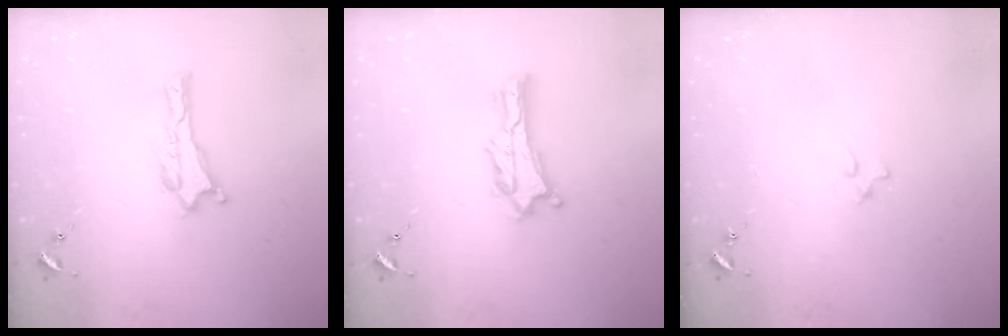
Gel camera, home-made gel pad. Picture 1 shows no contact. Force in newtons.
{"total": 2.7, "press": 2.7, "slide": 0.3}
{"total": 0.9, "press": 0.9, "slide": 0.2}